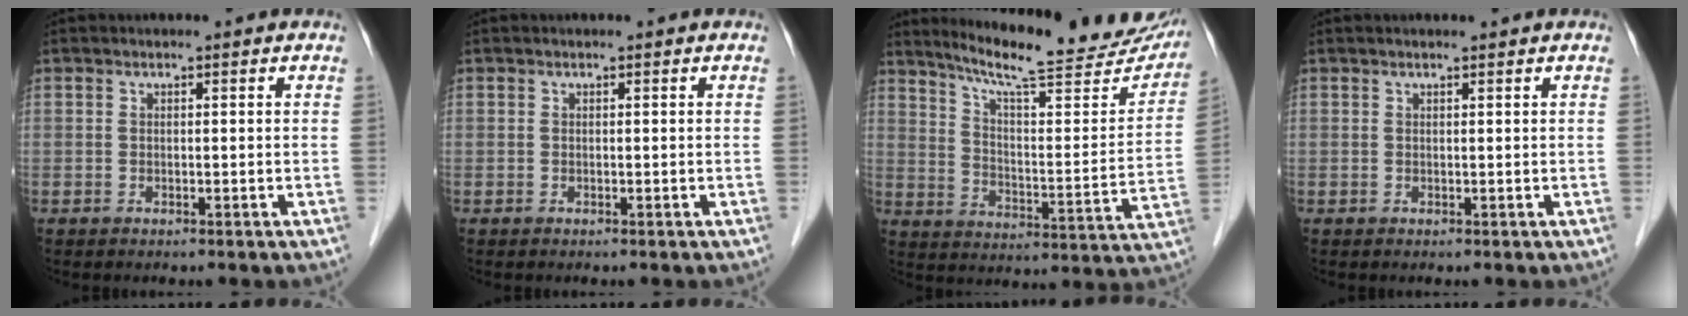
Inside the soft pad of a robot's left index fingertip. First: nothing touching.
{"total": 0.0}
{"total": 24.4, "force": [21.4, 3.2, 11.4], "torque": [-0.166, -0.052, 0.282]}
{"total": 0.7, "force": [0.5, -0.1, 0.4], "torque": [-0.008, 0.003, 0.011]}